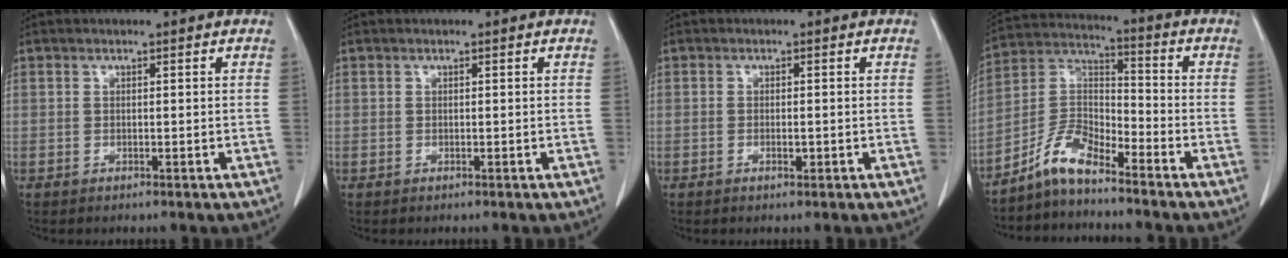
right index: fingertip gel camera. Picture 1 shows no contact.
{"total": 0.0}
{"total": 1.1, "force": [-0.3, 0.3, 1.0], "torque": [-0.019, 0.000, -0.003]}
{"total": 7.6, "force": [-6.3, 2.1, 3.8], "torque": [-0.083, 0.019, -0.128]}